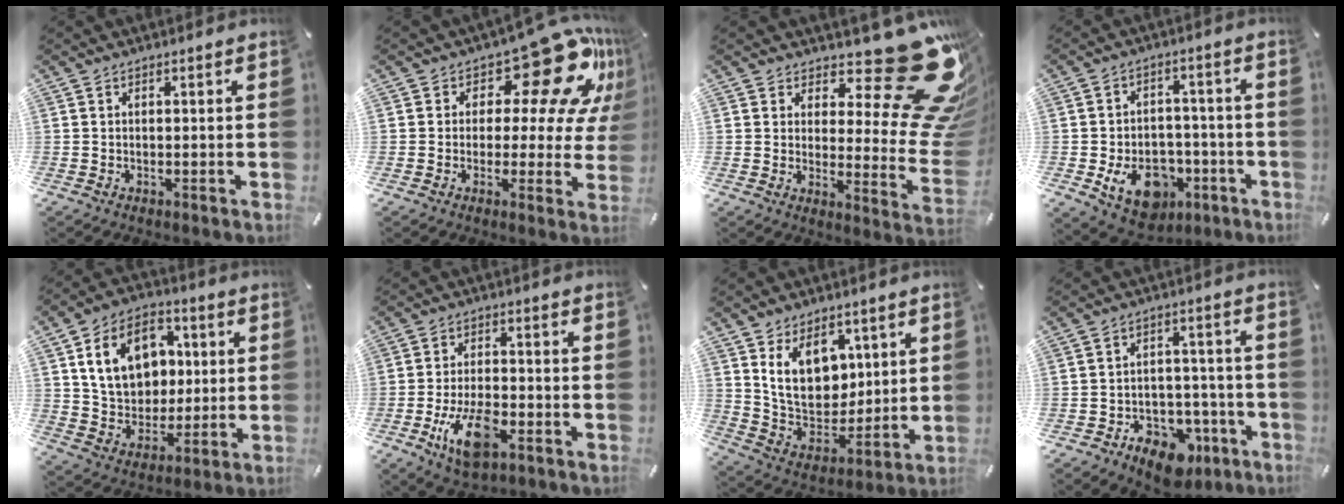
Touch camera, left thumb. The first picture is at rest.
{"total": 18.3, "force": [10.5, 8.3, 12.4], "torque": [-0.162, -0.081, 0.174]}
{"total": 23.9, "force": [14.0, 8.0, 17.6], "torque": [-0.206, -0.115, 0.237]}
{"total": 12.9, "force": [-4.6, 9.8, 7.0], "torque": [-0.106, 0.026, -0.073]}
{"total": 15.3, "force": [3.8, 12.4, 8.1], "torque": [-0.138, 0.006, 0.076]}
{"total": 10.9, "force": [-4.7, 5.5, 8.1], "torque": [-0.159, 0.010, -0.084]}
{"total": 14.5, "force": [6.0, 10.9, 7.5], "torque": [-0.146, -0.029, 0.120]}
{"total": 10.0, "force": [-5.9, 7.0, 4.1], "torque": [-0.044, 0.037, -0.092]}